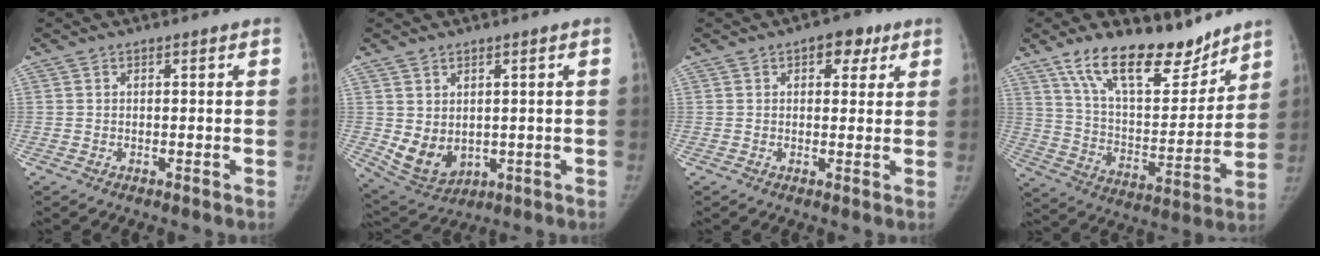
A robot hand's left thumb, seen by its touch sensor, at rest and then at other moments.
{"total": 7.5, "force": [0.0, 5.7, 4.9], "torque": [-0.071, -0.016, 0.027]}
{"total": 5.1, "force": [2.5, 3.1, 3.1], "torque": [-0.010, -0.004, 0.024]}
{"total": 19.3, "force": [14.1, 8.0, 10.5], "torque": [-0.132, -0.080, 0.244]}